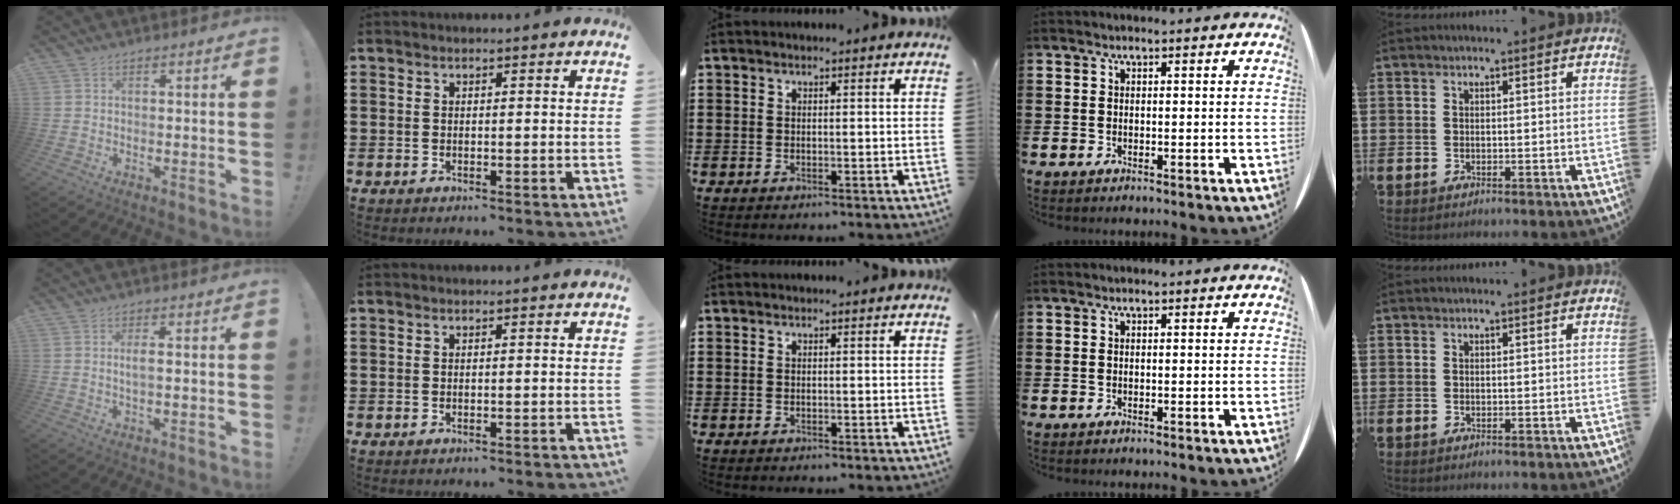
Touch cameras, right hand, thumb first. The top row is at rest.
{"thumb": {"total": 2.6, "force": [-0.1, 0.4, 2.5], "torque": [-0.043, 0.000, -0.006]}, "index": {"total": 0.6, "force": [-0.6, 0.0, 0.2], "torque": [-0.005, -0.002, -0.011]}}